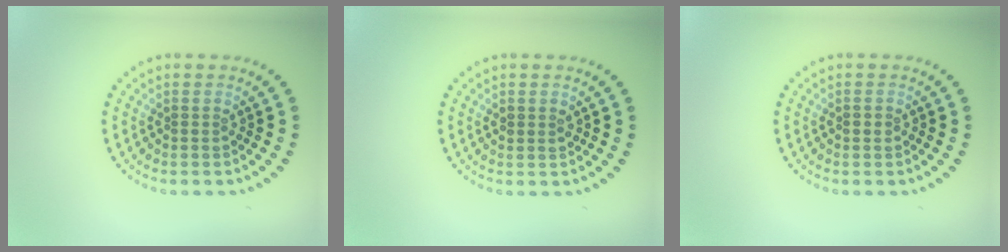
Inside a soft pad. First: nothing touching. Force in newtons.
{"total": 1.0, "press": 0.9, "slide": 0.3}
{"total": 1.0, "press": 1.0, "slide": 0.1}